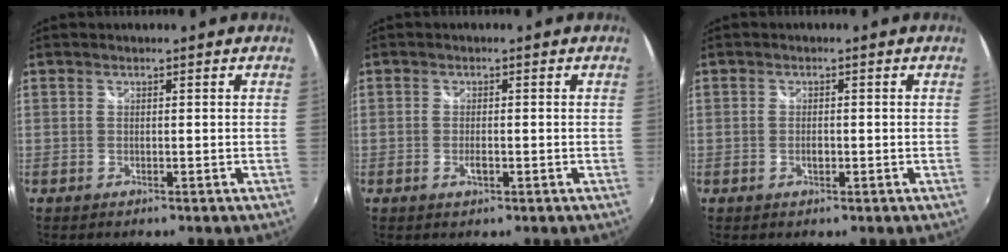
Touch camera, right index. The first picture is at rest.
{"total": 1.9, "force": [-0.6, 0.9, 1.6], "torque": [-0.029, -0.003, -0.011]}
{"total": 1.6, "force": [-0.4, 1.0, 1.2], "torque": [-0.021, 0.000, -0.008]}